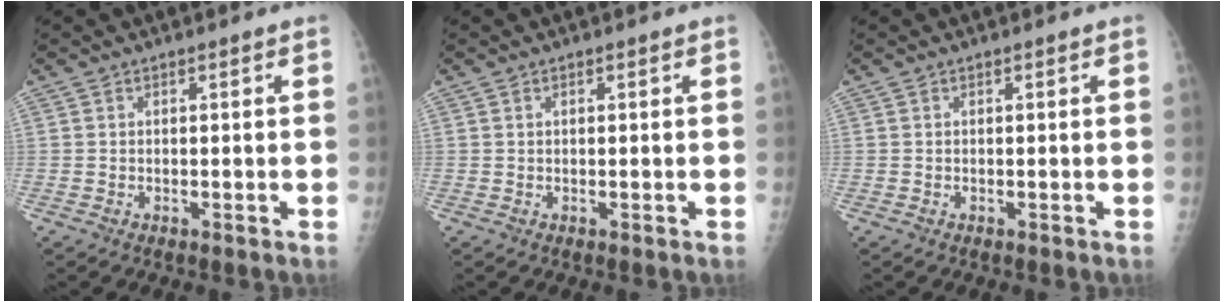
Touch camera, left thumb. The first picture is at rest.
{"total": 0.6, "force": [0.3, 0.4, 0.4], "torque": [-0.006, 0.000, 0.004]}
{"total": 0.0}